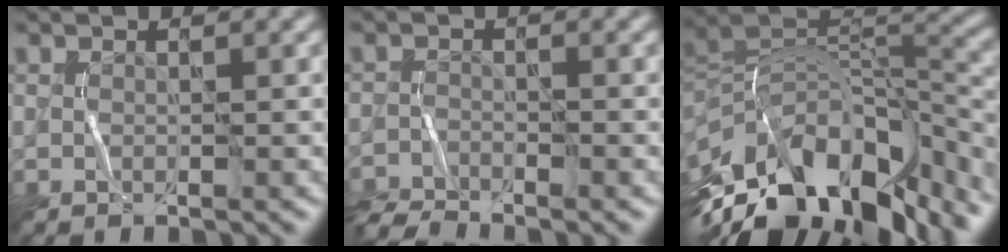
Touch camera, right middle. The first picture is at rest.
{"total": 3.5, "force": [-3.4, 0.2, 0.8], "torque": [-0.026, -0.010, -0.073]}
{"total": 16.3, "force": [-9.2, 8.2, 10.6], "torque": [-0.211, -0.007, -0.147]}